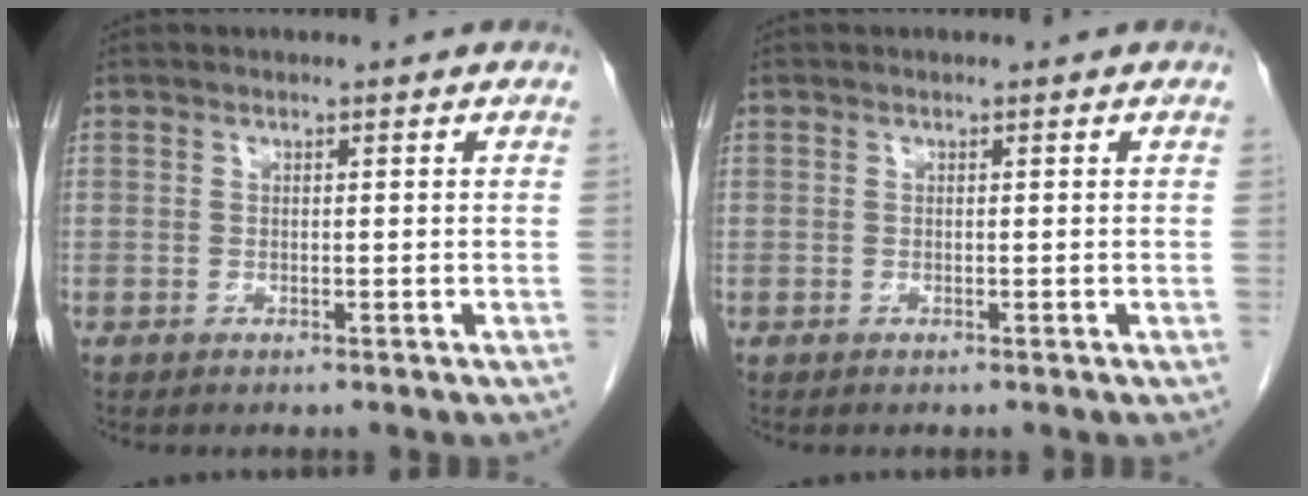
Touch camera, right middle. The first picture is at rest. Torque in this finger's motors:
{"motor_torque": [0.06, 0.01, 0.02, 0.00]}